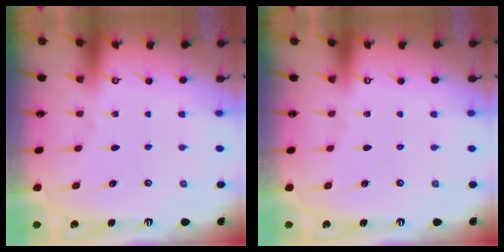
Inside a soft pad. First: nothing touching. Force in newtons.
{"total": 0.0}